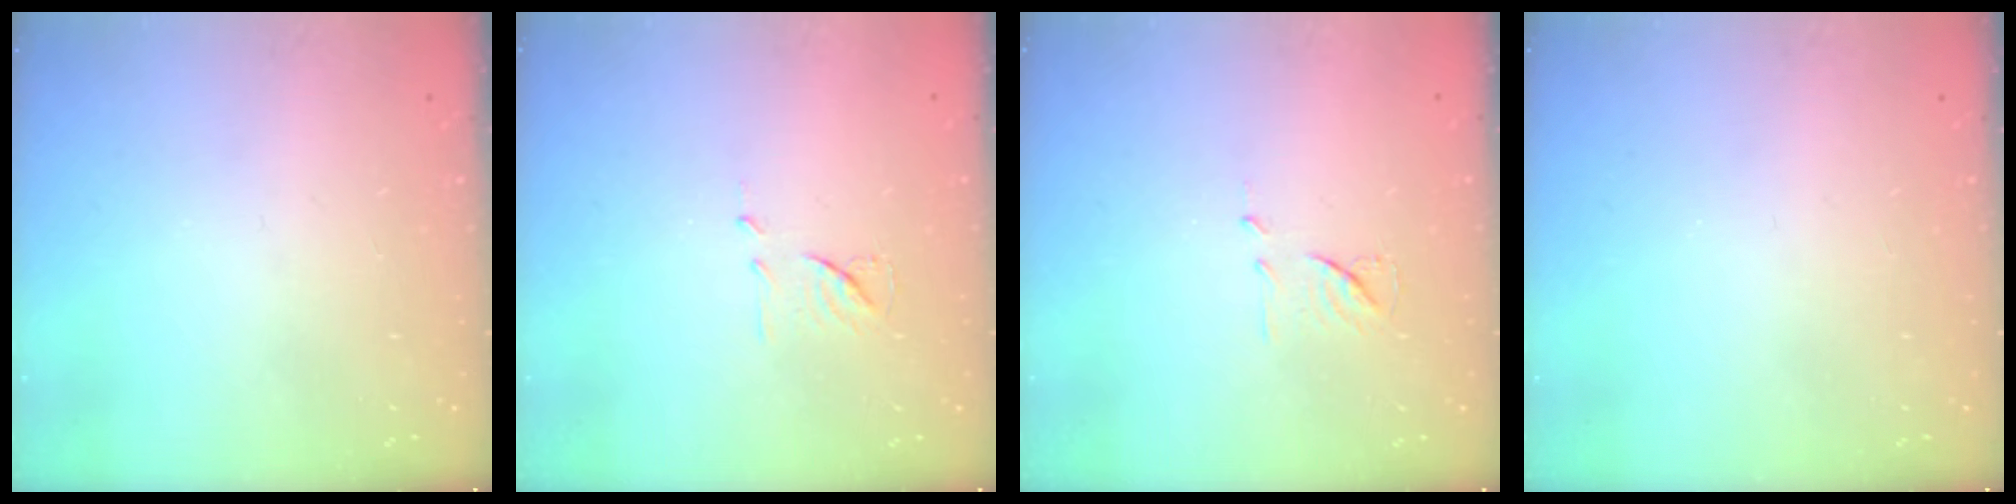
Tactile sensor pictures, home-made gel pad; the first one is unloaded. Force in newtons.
{"total": 6.8, "press": 6.7, "slide": 0.6}
{"total": 6.8, "press": 6.7, "slide": 0.6}
{"total": 0.0}